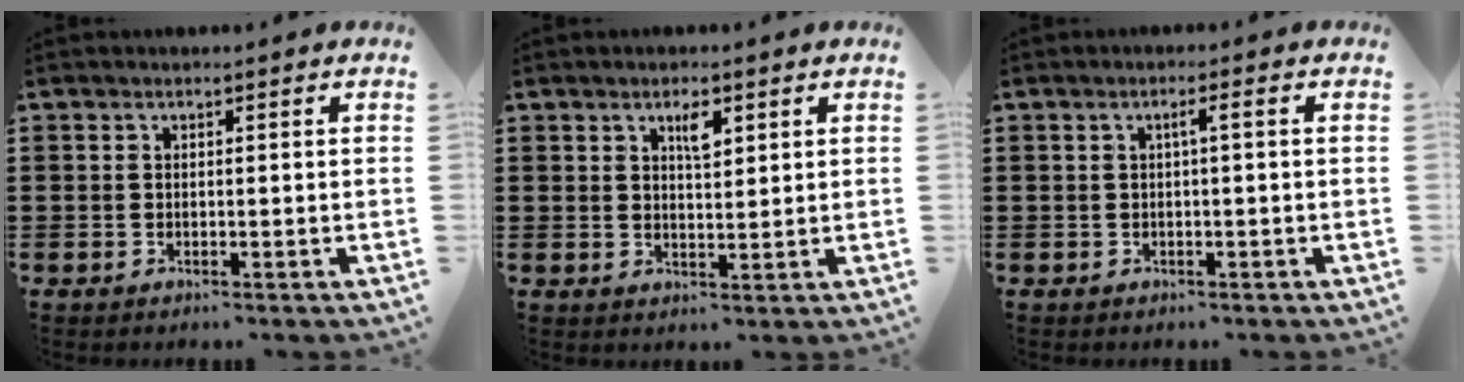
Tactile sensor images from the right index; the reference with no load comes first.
{"total": 3.1, "force": [1.7, 1.0, 2.3], "torque": [-0.035, -0.001, 0.025]}
{"total": 1.7, "force": [-0.2, -0.2, 1.7], "torque": [-0.028, -0.004, -0.007]}